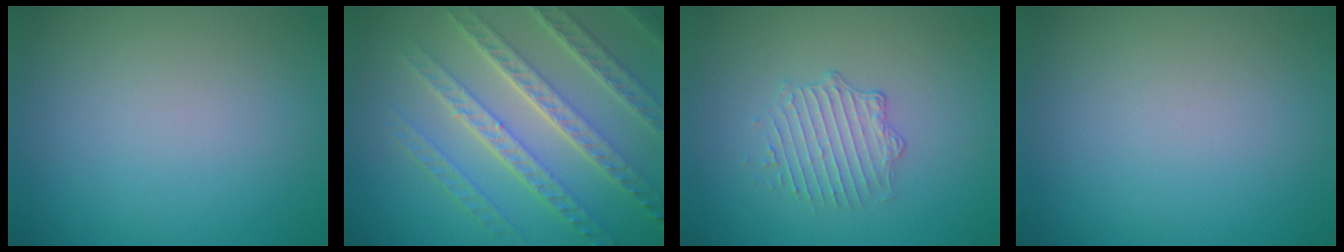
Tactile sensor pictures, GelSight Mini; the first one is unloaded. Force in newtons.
{"total": 7.6, "press": 5.5, "slide": 5.2}
{"total": 1.9, "press": 1.4, "slide": 1.4}
{"total": 0.0}